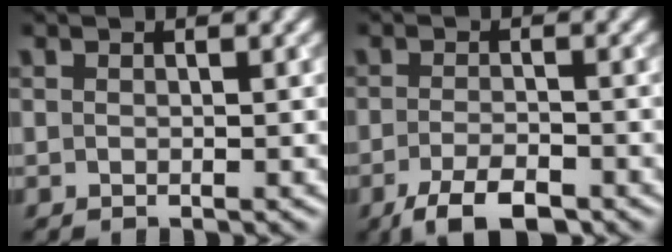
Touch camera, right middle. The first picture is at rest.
{"total": 4.2, "force": [-2.8, 1.3, 2.8], "torque": [-0.049, -0.004, -0.051]}